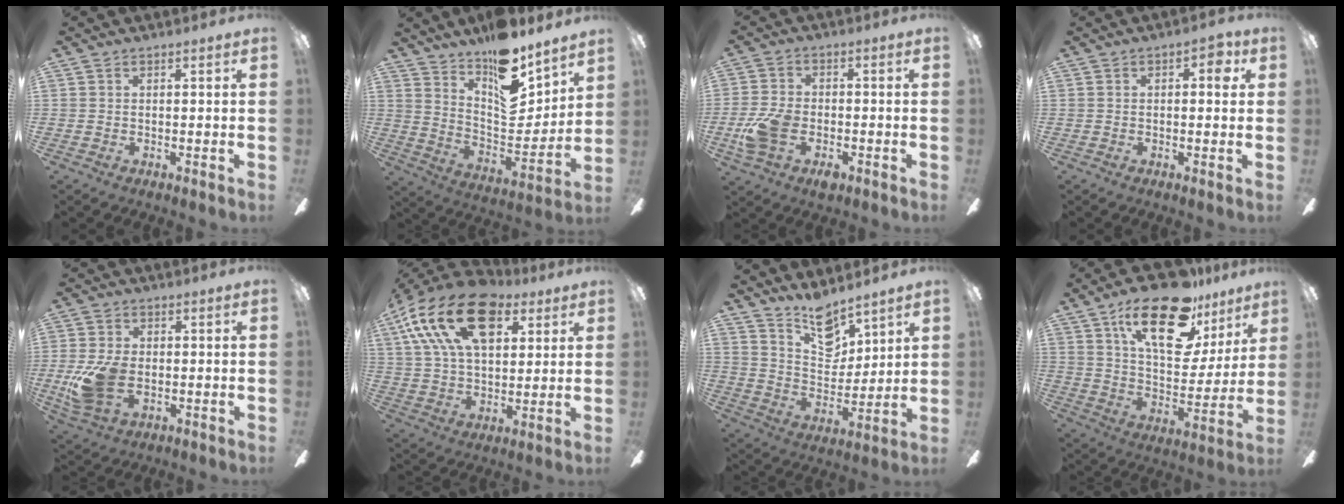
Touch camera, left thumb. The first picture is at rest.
{"total": 16.4, "force": [12.8, 6.1, 8.3], "torque": [-0.124, -0.104, 0.223]}
{"total": 8.3, "force": [-3.0, 5.3, 5.6], "torque": [-0.107, 0.016, -0.053]}
{"total": 4.0, "force": [1.1, 1.9, 3.4], "torque": [-0.044, 0.005, 0.012]}
{"total": 10.7, "force": [-1.8, 6.7, 8.2], "torque": [-0.170, 0.001, -0.027]}
{"total": 22.4, "force": [10.8, 12.7, 15.0], "torque": [-0.292, -0.035, 0.183]}
{"total": 12.0, "force": [9.7, 5.4, 4.5], "torque": [-0.076, -0.064, 0.183]}
{"total": 24.6, "force": [14.7, 10.7, 16.5], "torque": [-0.256, -0.072, 0.247]}